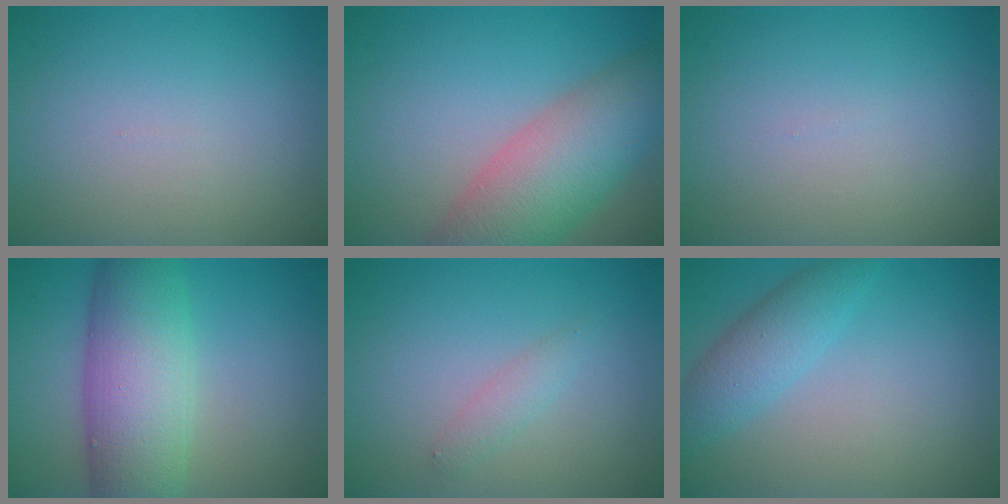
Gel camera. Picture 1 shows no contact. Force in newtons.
{"total": 8.3, "press": 8.3, "slide": 0.4}
{"total": 0.0}
{"total": 9.2, "press": 9.2, "slide": 0.1}
{"total": 1.3, "press": 1.3, "slide": 0.0}
{"total": 3.5, "press": 3.5, "slide": 0.2}